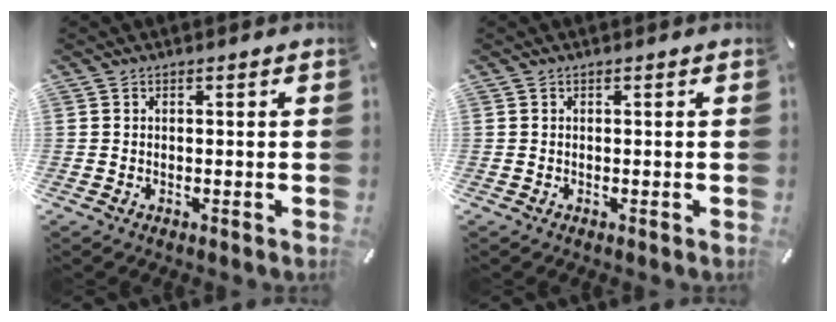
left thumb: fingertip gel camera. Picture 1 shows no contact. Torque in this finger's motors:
{"motor_torque": [-0.13, -0.10, 0.01, -0.01, 0.00]}